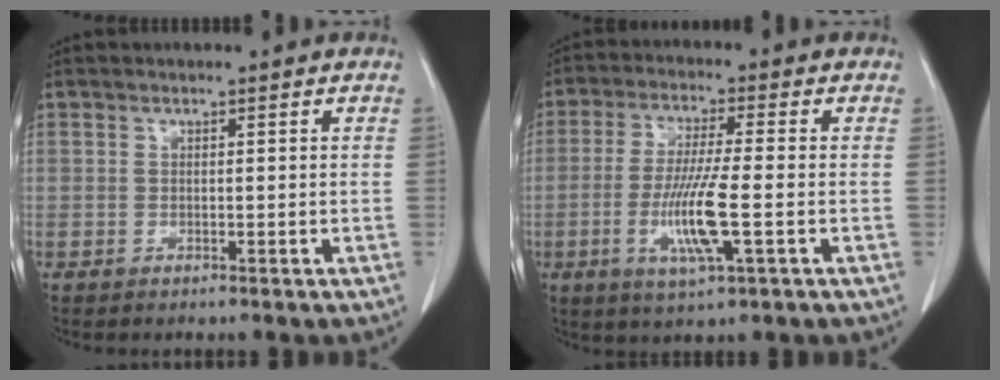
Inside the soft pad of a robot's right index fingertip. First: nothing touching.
{"total": 9.4, "force": [-2.3, 0.4, 9.1], "torque": [-0.182, -0.014, -0.045]}